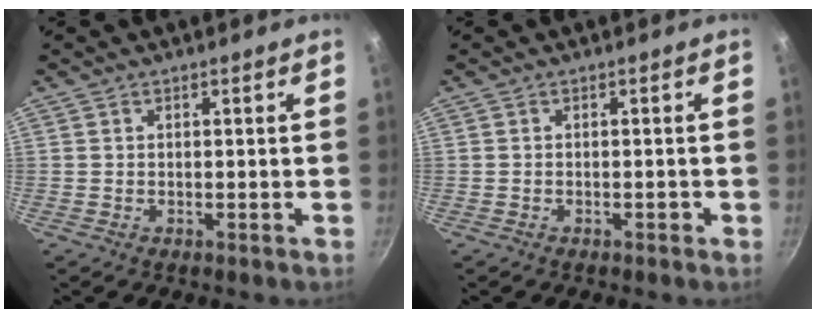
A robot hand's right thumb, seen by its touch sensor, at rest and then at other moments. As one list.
[{"total": 0.7, "force": [-0.4, 0.3, 0.4], "torque": [-0.005, 0.006, -0.004]}]